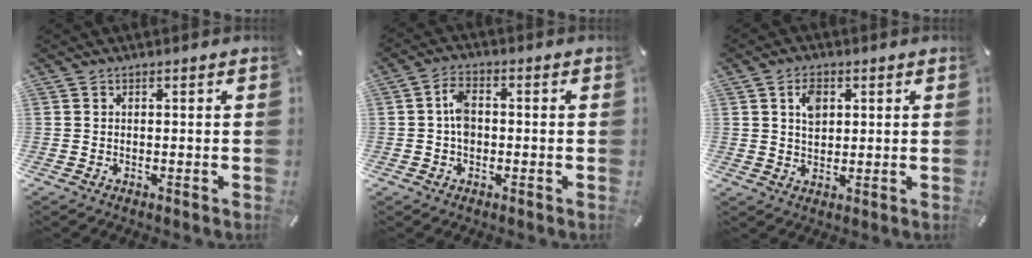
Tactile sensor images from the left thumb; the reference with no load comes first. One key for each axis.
{"total": 4.6, "fx": -0.3, "fy": 3.0, "fz": 3.4, "tx": -0.070, "ty": 0.008, "tz": -0.008}
{"total": 5.1, "fx": 1.6, "fy": 3.7, "fz": 3.1, "tx": -0.045, "ty": 0.000, "tz": 0.023}